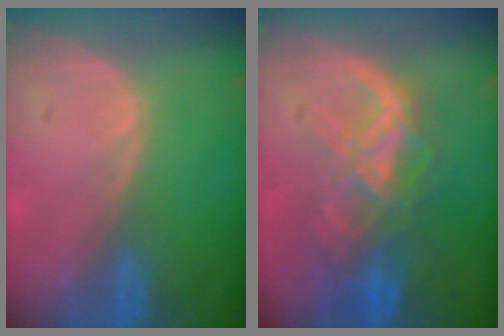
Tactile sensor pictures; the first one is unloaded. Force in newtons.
{"total": 8.9, "press": 7.5, "slide": 4.7}